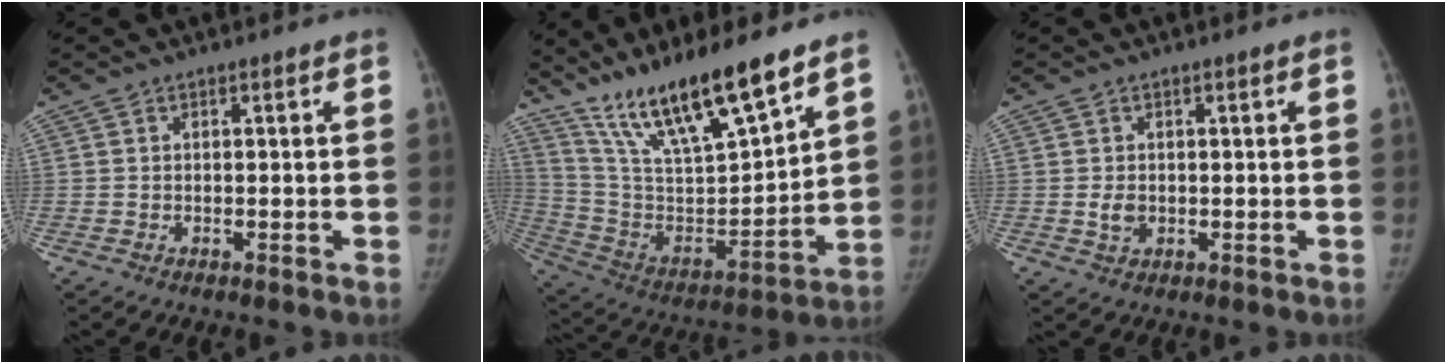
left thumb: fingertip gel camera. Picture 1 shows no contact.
{"total": 21.7, "force": [15.8, 4.3, 14.2], "torque": [-0.226, -0.069, 0.296]}
{"total": 2.3, "force": [0.0, 1.7, 1.5], "torque": [-0.025, -0.003, 0.002]}